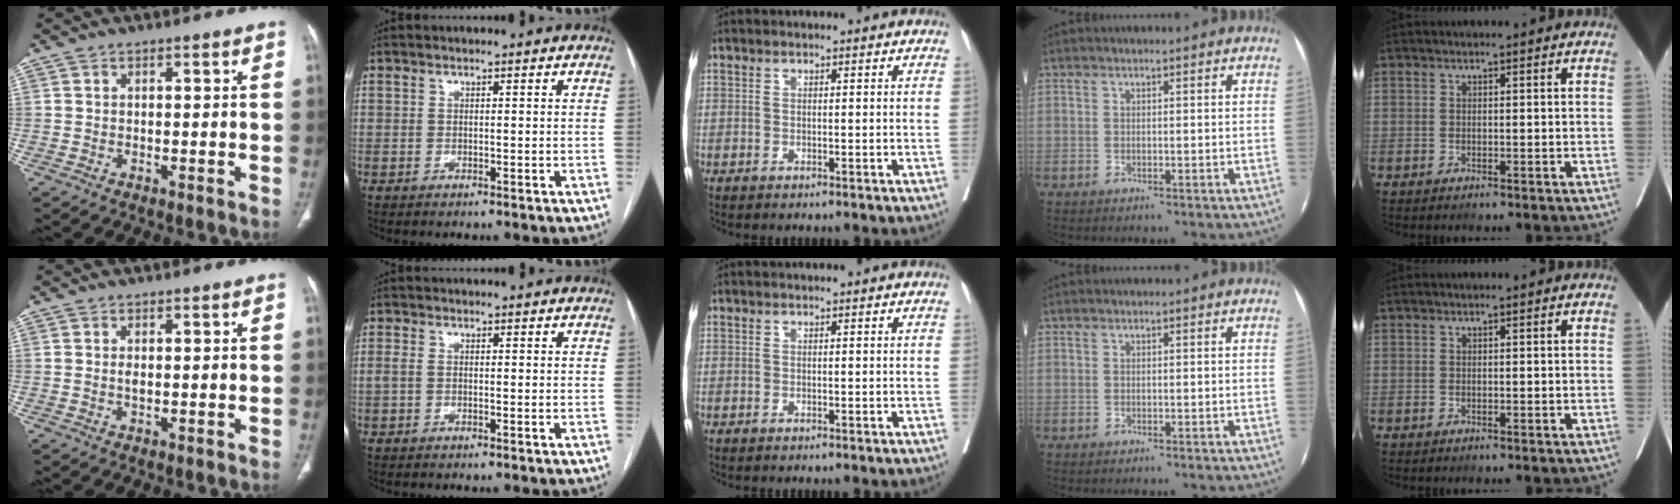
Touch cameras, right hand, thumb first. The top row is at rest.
{"thumb": {"total": 1.2, "force": [0.1, 0.6, 1.0], "torque": [-0.019, -0.001, 0.003]}, "index": {"total": 1.2, "force": [-0.2, 0.6, 1.0], "torque": [-0.022, 0.003, -0.005]}}